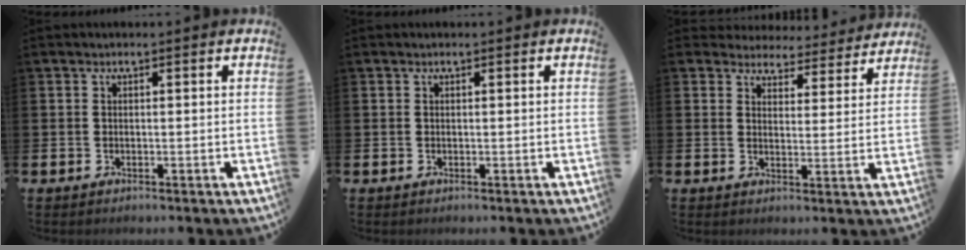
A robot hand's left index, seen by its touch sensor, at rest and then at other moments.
{"total": 0.0}
{"total": 4.3, "force": [4.2, 1.2, 0.2], "torque": [-0.011, -0.037, 0.069]}